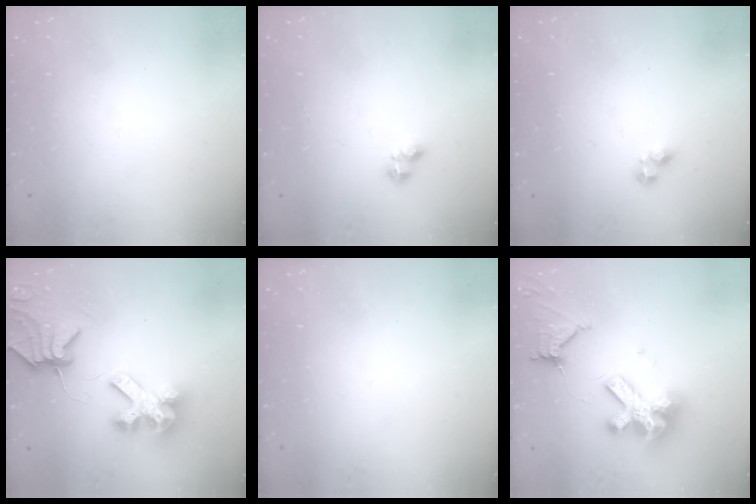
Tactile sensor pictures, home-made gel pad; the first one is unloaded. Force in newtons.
{"total": 2.6, "press": 2.5, "slide": 0.5}
{"total": 2.8, "press": 2.8, "slide": 0.3}
{"total": 8.9, "press": 8.8, "slide": 1.1}
{"total": 0.0}
{"total": 14.3, "press": 14.2, "slide": 1.7}